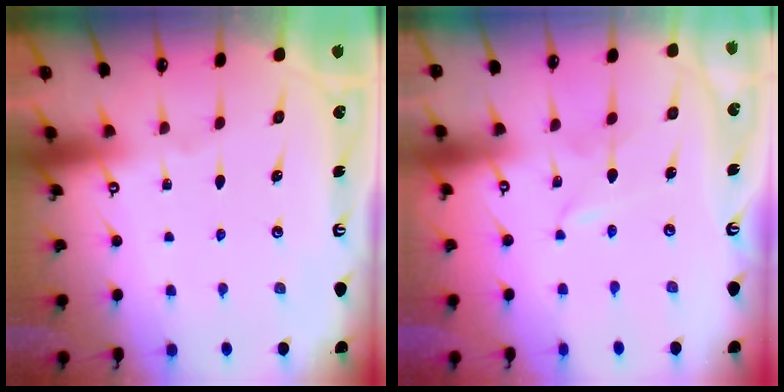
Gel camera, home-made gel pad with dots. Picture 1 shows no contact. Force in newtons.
{"total": 2.3, "press": 2.3, "slide": 0.2}